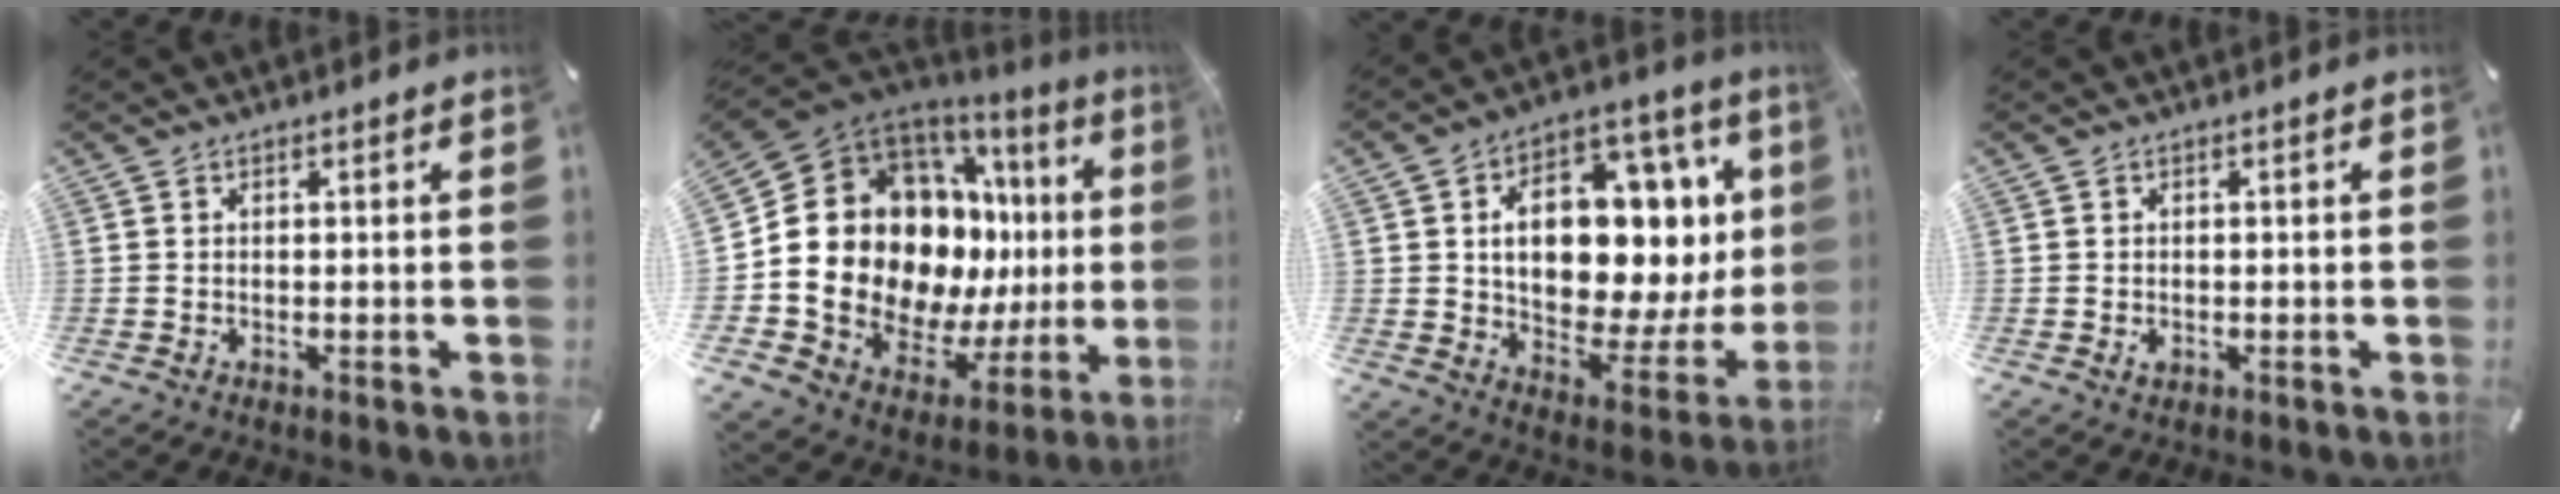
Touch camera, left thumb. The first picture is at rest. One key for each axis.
{"total": 21.9, "fx": 2.5, "fy": 16.0, "fz": 14.7, "tx": -0.255, "ty": -0.057, "tz": 0.073}
{"total": 19.0, "fx": 4.0, "fy": 11.6, "fz": 14.6, "tx": -0.213, "ty": -0.036, "tz": 0.067}
{"total": 1.1, "fx": -0.3, "fy": 0.9, "fz": 0.6, "tx": -0.012, "ty": 0.001, "tz": -0.006}